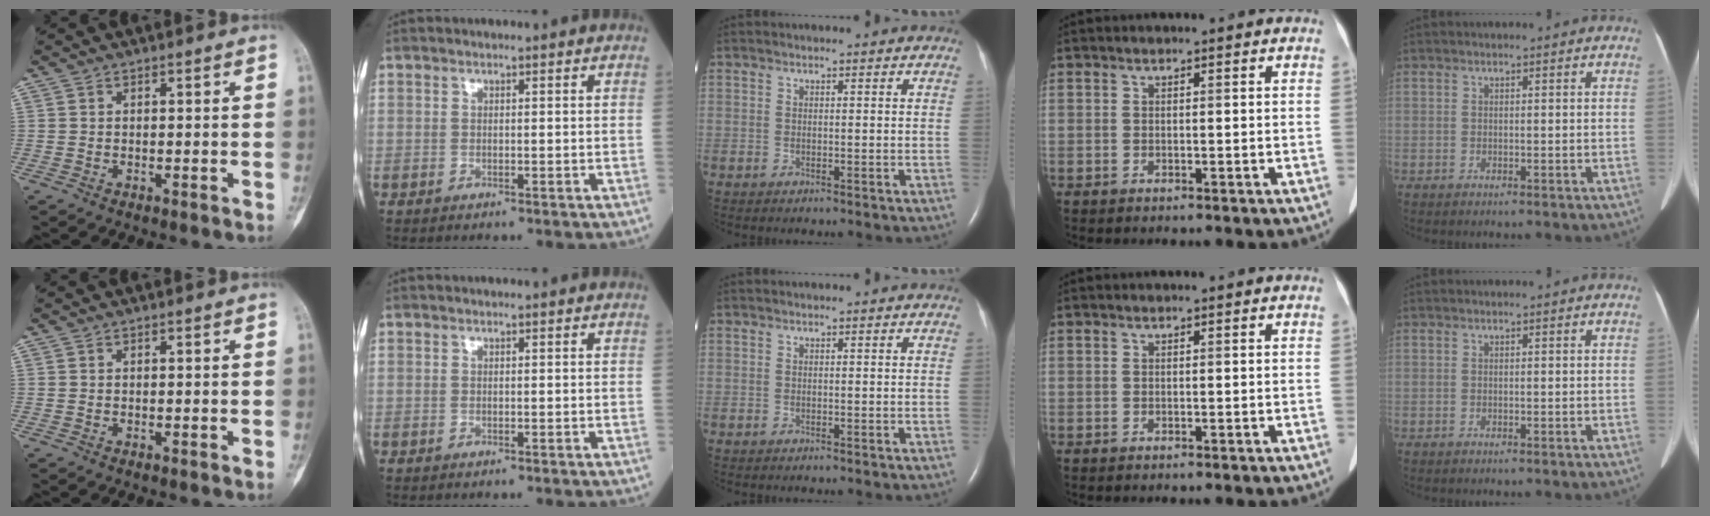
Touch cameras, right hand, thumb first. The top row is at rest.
{}